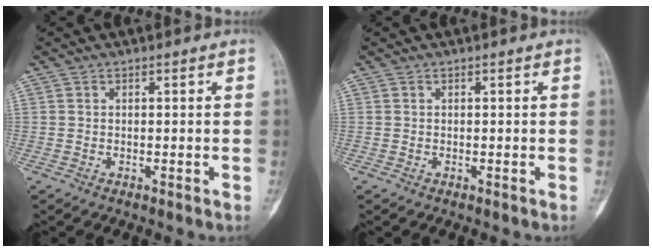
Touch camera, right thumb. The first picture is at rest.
{"total": 0.0}